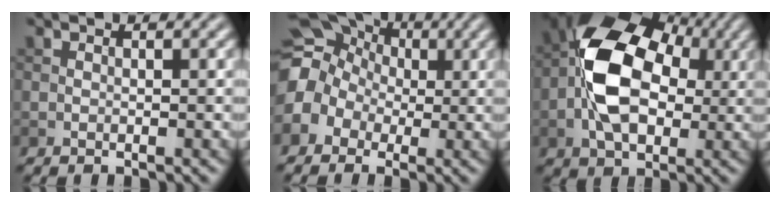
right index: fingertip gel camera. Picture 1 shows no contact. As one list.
[{"total": 12.2, "force": [0.4, 11.1, 5.2], "torque": [-0.131, 0.024, -0.047]}, {"total": 10.5, "force": [-0.2, 7.1, 7.8], "torque": [-0.142, 0.014, -0.013]}]